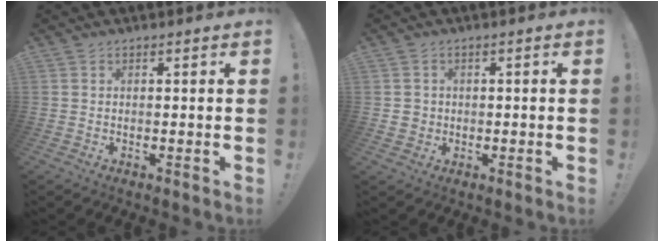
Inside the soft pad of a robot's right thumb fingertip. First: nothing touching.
{"total": 2.8, "force": [0.1, 2.8, 0.5], "torque": [-0.002, 0.002, 0.002]}